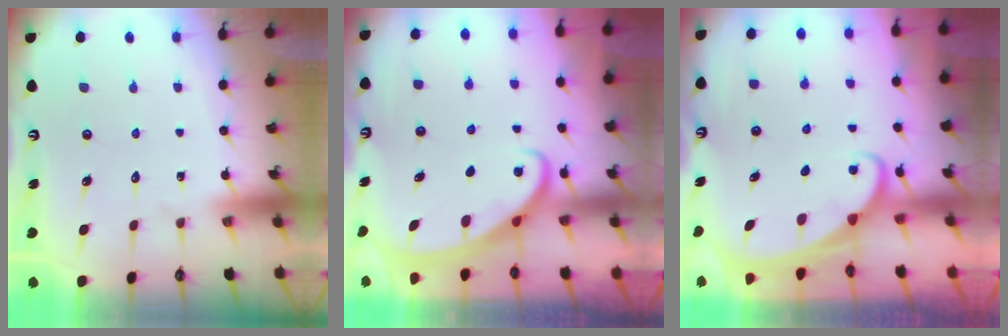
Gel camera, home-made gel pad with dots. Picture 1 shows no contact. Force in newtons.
{"total": 2.4, "press": 2.3, "slide": 0.5}
{"total": 2.0, "press": 2.0, "slide": 0.2}